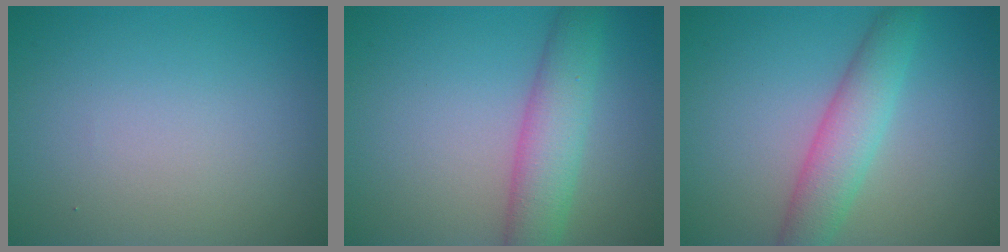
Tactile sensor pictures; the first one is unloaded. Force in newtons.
{"total": 5.0, "press": 5.0, "slide": 0.2}
{"total": 4.4, "press": 4.4, "slide": 0.2}